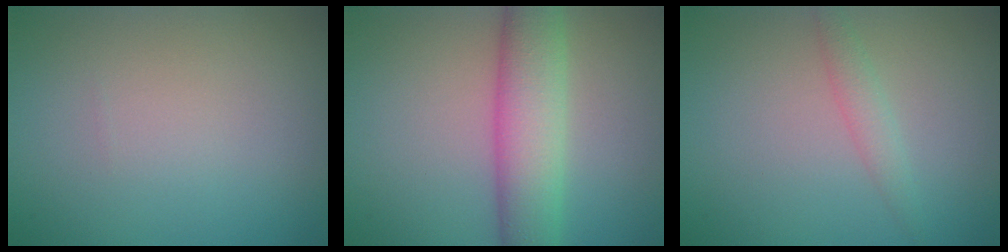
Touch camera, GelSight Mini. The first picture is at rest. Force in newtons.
{"total": 5.9, "press": 5.9, "slide": 0.1}
{"total": 1.6, "press": 1.6, "slide": 0.0}